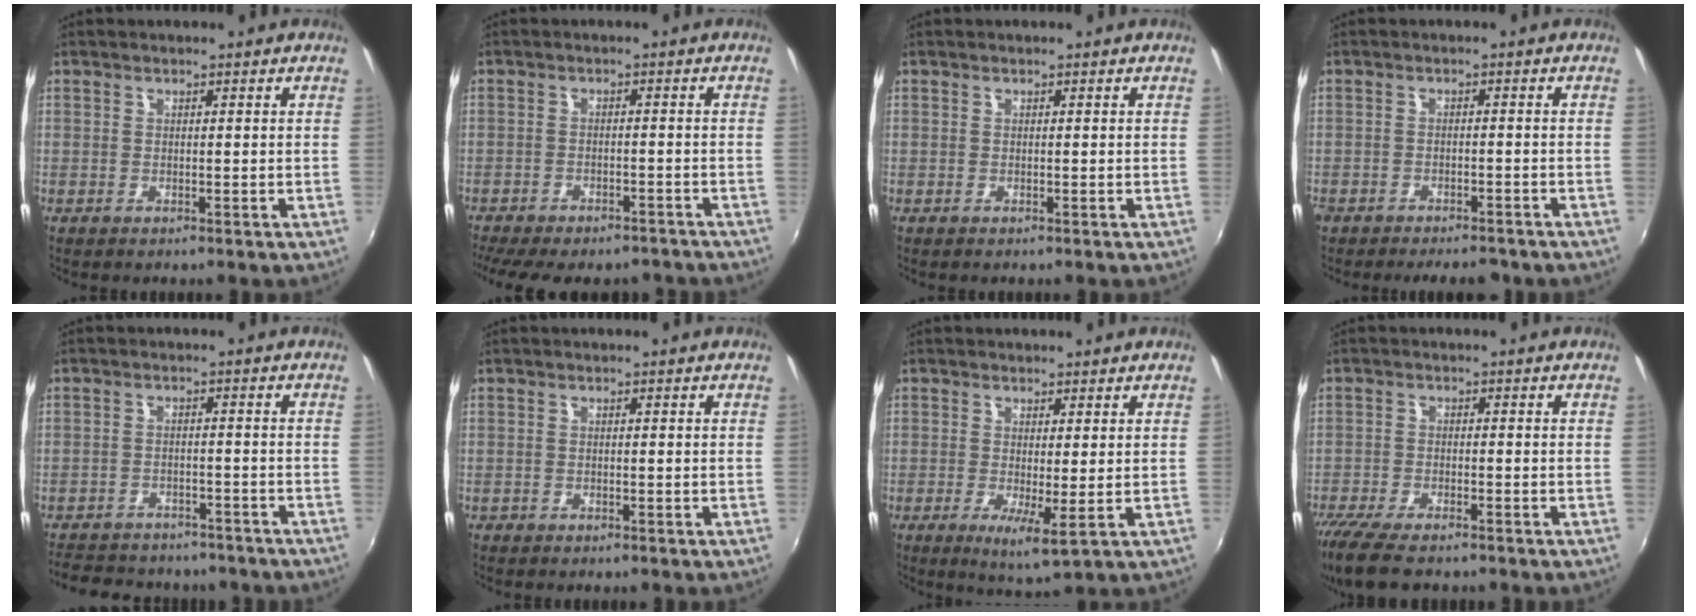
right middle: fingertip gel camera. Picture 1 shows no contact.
{"total": 14.7, "force": [-12.4, 4.7, 6.3], "torque": [-0.137, -0.022, -0.163]}
{"total": 0.0}
{"total": 7.6, "force": [-6.3, 2.9, 2.9], "torque": [-0.077, -0.012, -0.092]}
{"total": 16.9, "force": [-14.0, 6.7, 6.6], "torque": [-0.144, -0.003, -0.183]}
{"total": 0.8, "force": [-0.7, 0.5, 0.1], "torque": [-0.008, -0.002, -0.012]}
{"total": 4.4, "force": [-0.3, 0.4, 4.3], "torque": [-0.073, -0.012, -0.001]}
{"total": 10.8, "force": [-8.7, 2.7, 5.7], "torque": [-0.138, -0.041, -0.157]}